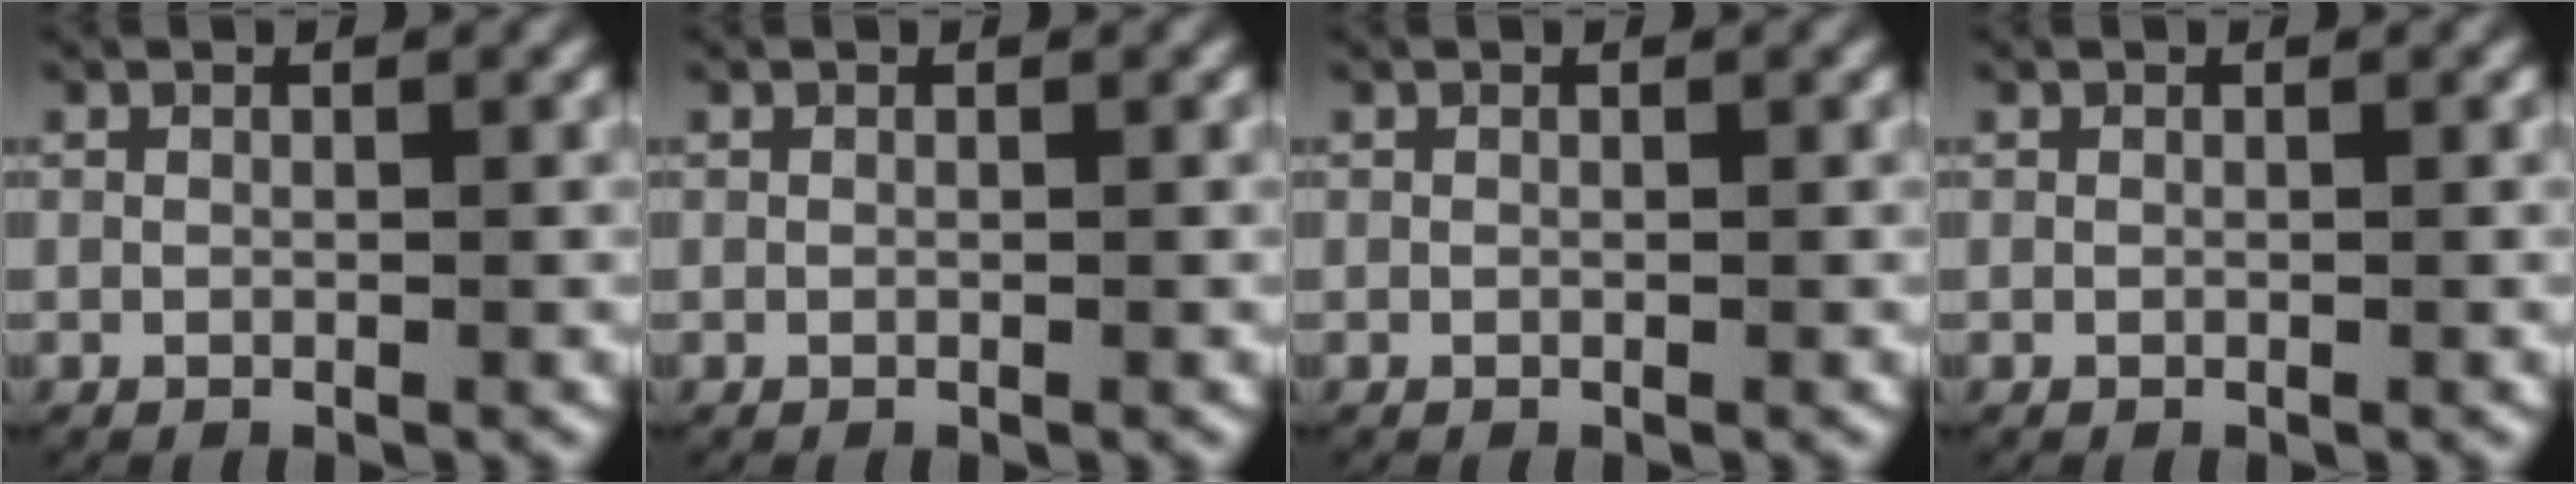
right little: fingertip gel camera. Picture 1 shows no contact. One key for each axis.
{"total": 0.0}
{"total": 0.0}
{"total": 0.0}